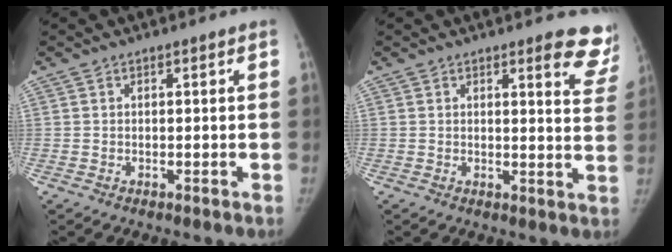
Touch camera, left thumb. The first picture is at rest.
{"total": 8.9, "force": [7.3, 2.4, 4.4], "torque": [-0.013, -0.044, 0.057]}